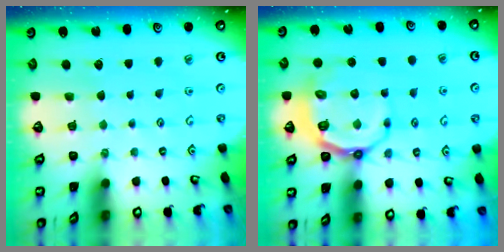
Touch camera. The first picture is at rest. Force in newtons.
{"total": 8.9, "press": 8.3, "slide": 3.4}